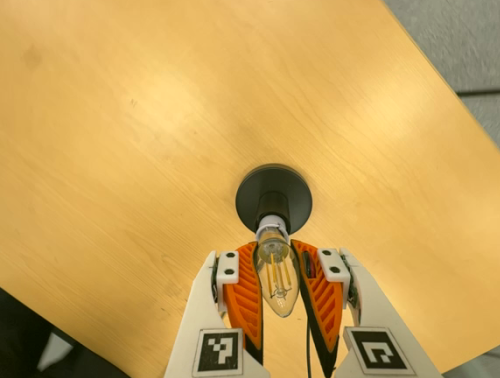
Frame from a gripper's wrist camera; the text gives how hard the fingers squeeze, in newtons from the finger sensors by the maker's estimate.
{"total": 26.2, "left": 26.7, "right": 25.6}